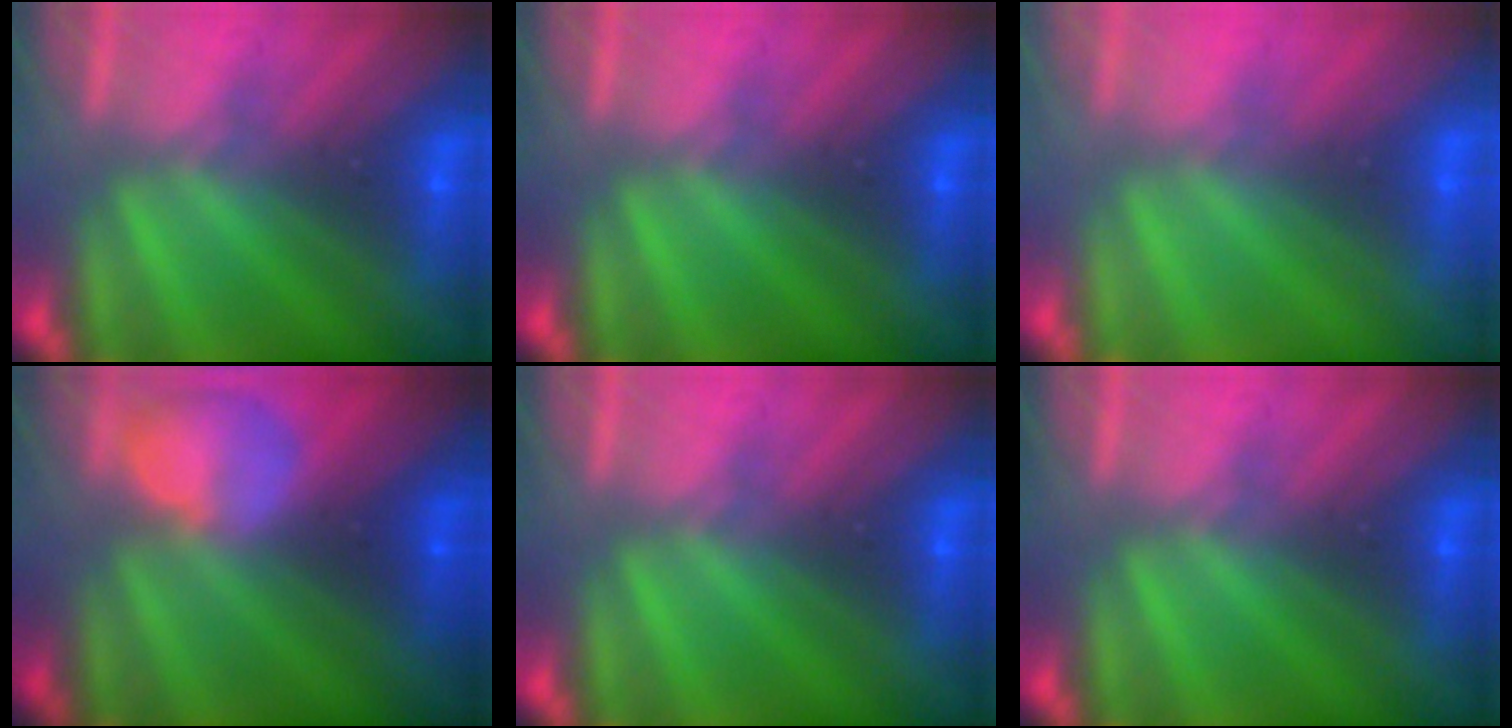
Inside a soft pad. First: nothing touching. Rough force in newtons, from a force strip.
{"total": 0.0}
{"total": 1.4}
{"total": 2.4}
{"total": 0.0}
{"total": 0.0}